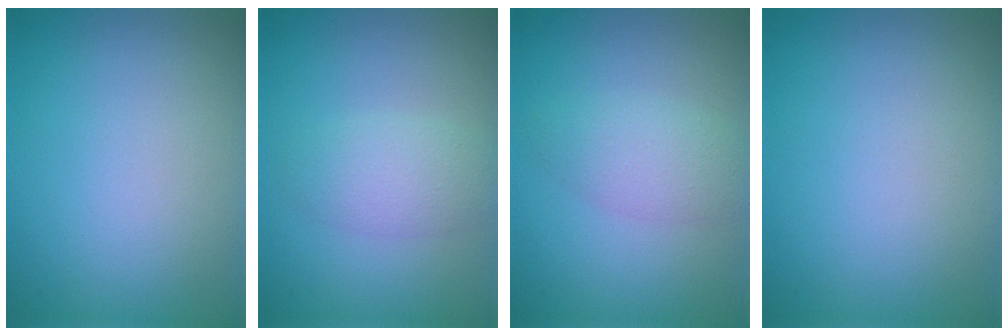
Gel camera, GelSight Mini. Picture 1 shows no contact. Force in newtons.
{"total": 2.8, "press": 2.8, "slide": 0.1}
{"total": 2.8, "press": 2.8, "slide": 0.1}
{"total": 0.0}